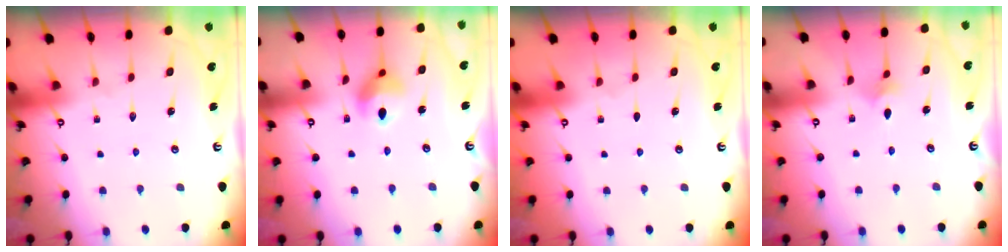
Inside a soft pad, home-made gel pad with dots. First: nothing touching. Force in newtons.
{"total": 10.1, "press": 10.0, "slide": 1.3}
{"total": 0.0}
{"total": 2.0, "press": 1.9, "slide": 0.5}